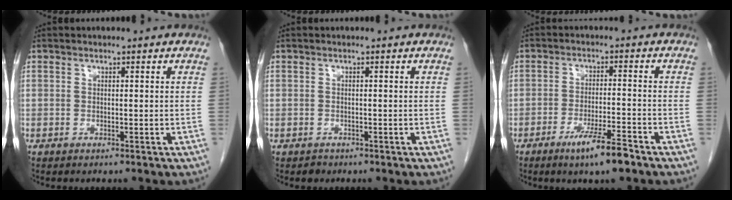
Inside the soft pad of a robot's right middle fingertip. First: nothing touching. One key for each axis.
{"total": 0.8, "fx": -0.6, "fy": 0.5, "fz": -0.1, "tx": -0.004, "ty": 0.002, "tz": -0.011}
{"total": 6.5, "fx": -4.5, "fy": 0.3, "fz": 4.8, "tx": -0.084, "ty": -0.009, "tz": -0.077}